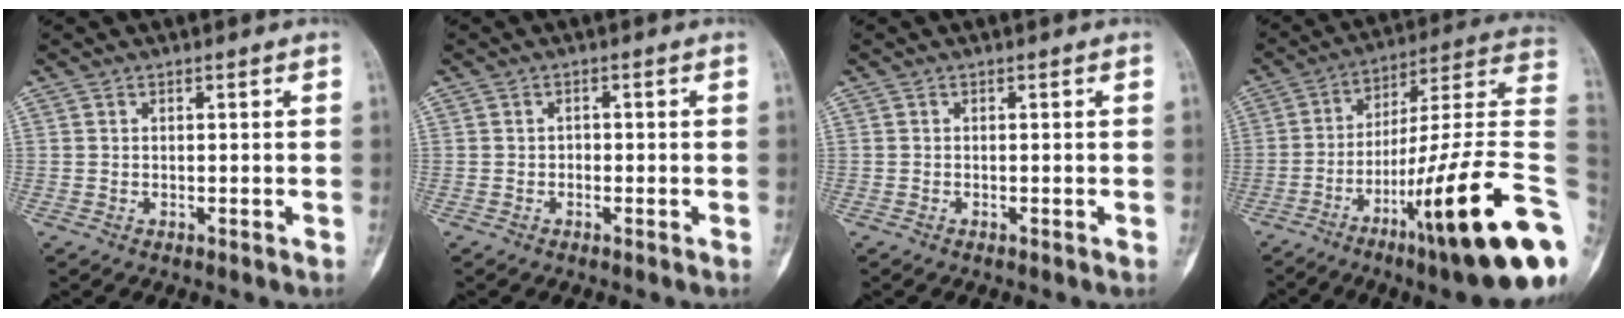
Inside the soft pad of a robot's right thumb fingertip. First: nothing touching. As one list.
[{"total": 0.9, "force": [-0.4, 0.7, 0.4], "torque": [0.001, 0.004, -0.011]}, {"total": 0.0}, {"total": 28.2, "force": [-8.9, 3.5, 26.5], "torque": [-0.341, 0.058, -0.136]}]